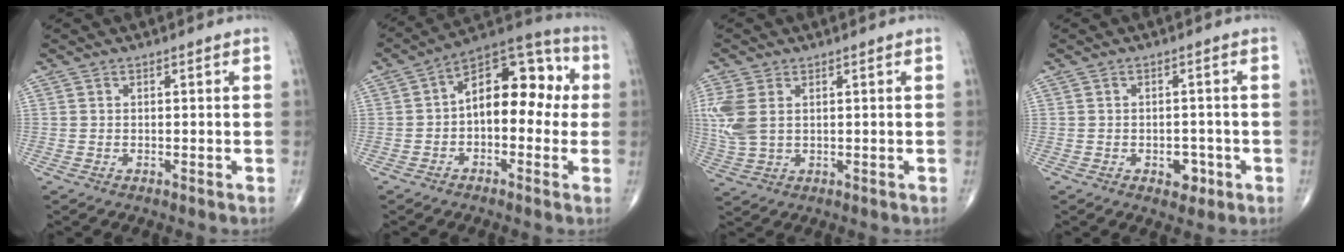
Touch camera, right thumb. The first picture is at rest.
{"total": 14.4, "force": [0.4, 8.4, 11.7], "torque": [-0.134, 0.046, -0.012]}
{"total": 7.4, "force": [1.6, 4.6, 5.6], "torque": [-0.152, 0.003, 0.042]}
{"total": 3.4, "force": [-1.3, 2.4, 2.1], "torque": [-0.007, 0.006, -0.015]}